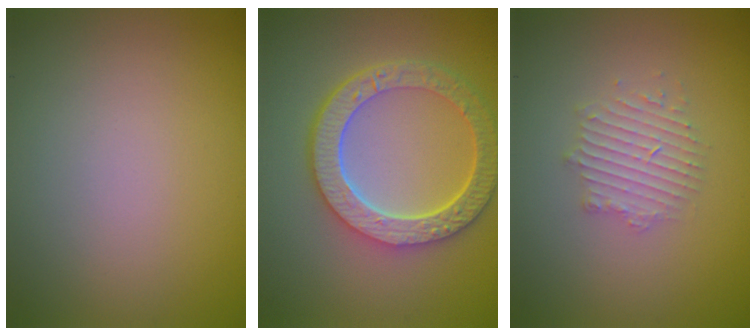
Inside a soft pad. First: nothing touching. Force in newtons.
{"total": 6.4, "press": 4.9, "slide": 4.0}
{"total": 2.4, "press": 2.4, "slide": 0.3}